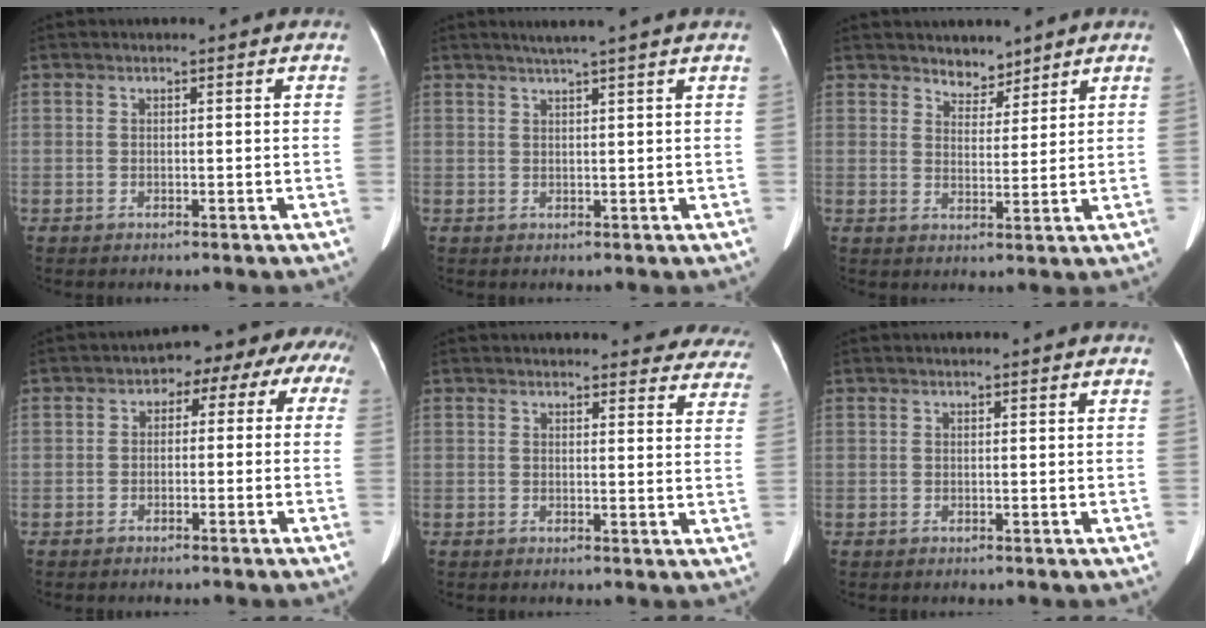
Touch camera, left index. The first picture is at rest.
{"total": 3.9, "force": [3.1, -1.1, 2.2], "torque": [-0.031, 0.010, 0.048]}
{"total": 3.4, "force": [3.0, 1.6, 0.3], "torque": [-0.001, 0.002, 0.049]}
{"total": 7.4, "force": [-0.3, 4.8, 5.6], "torque": [-0.055, 0.055, -0.014]}
{"total": 18.0, "force": [16.8, 4.8, 4.4], "torque": [-0.029, -0.025, 0.171]}
{"total": 1.1, "force": [1.0, -0.1, 0.4], "torque": [-0.003, 0.018, 0.018]}